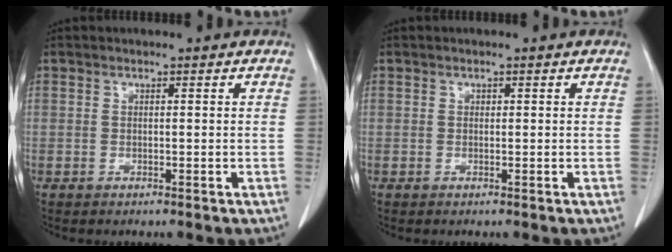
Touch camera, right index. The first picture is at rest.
{"total": 0.0}